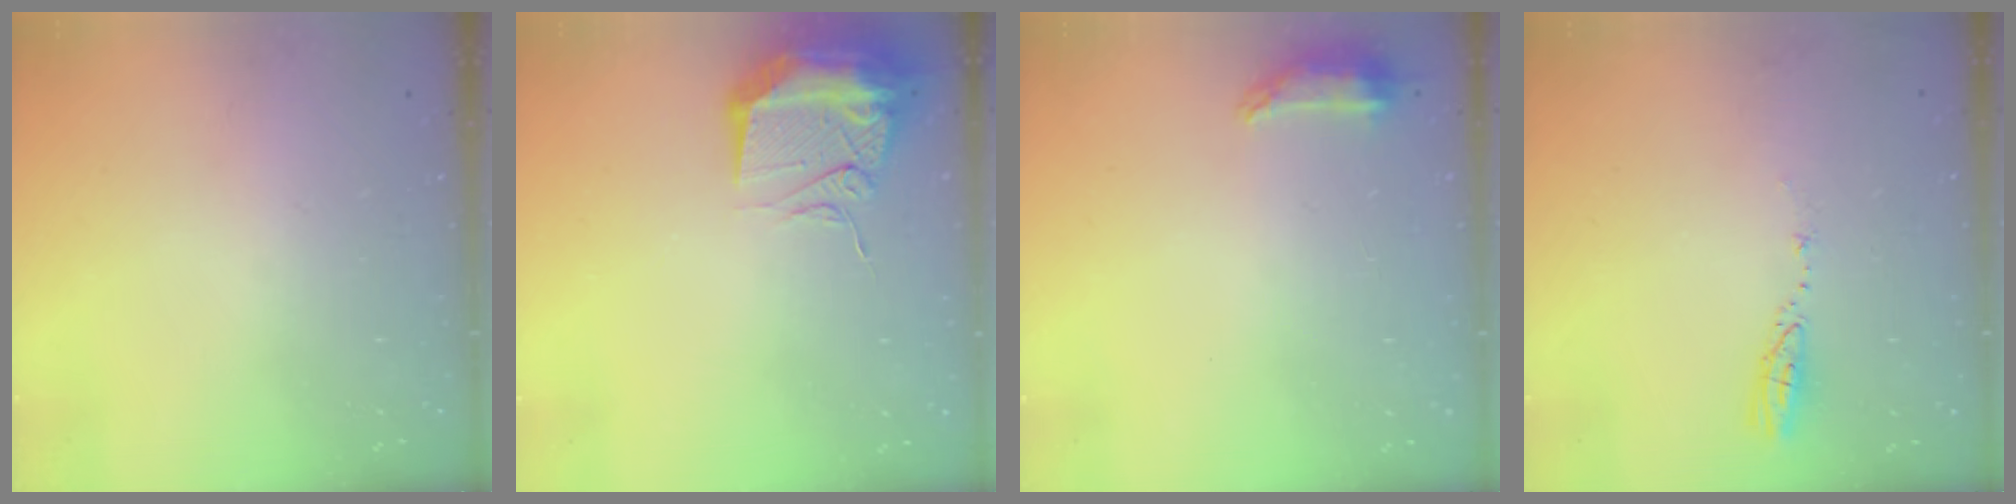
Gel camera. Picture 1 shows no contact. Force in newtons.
{"total": 13.6, "press": 13.3, "slide": 2.8}
{"total": 6.6, "press": 6.6, "slide": 0.9}
{"total": 3.7, "press": 3.6, "slide": 0.3}